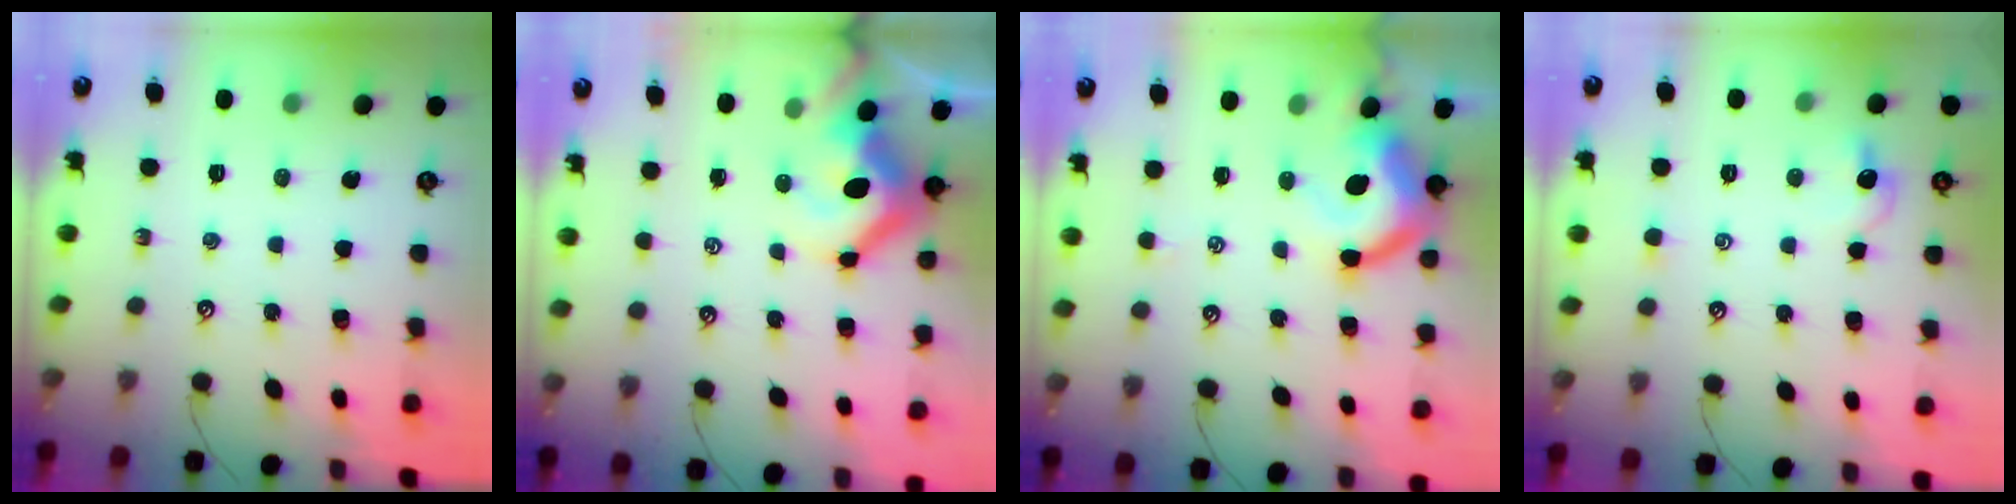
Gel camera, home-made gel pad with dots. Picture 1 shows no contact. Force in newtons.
{"total": 9.7, "press": 9.6, "slide": 1.7}
{"total": 7.2, "press": 7.0, "slide": 1.5}
{"total": 1.5, "press": 1.4, "slide": 0.6}